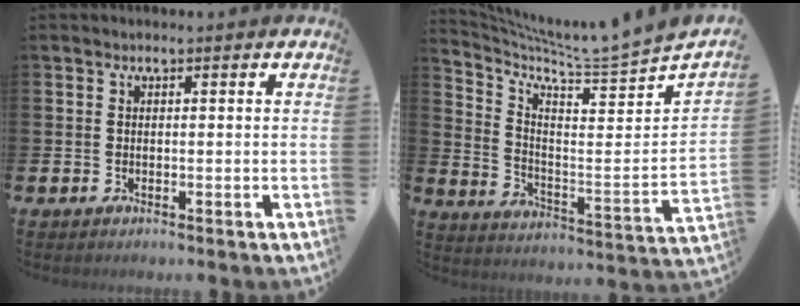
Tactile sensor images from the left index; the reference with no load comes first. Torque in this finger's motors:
{"motor_torque": [1.00, -1.14, 0.01, 0.05]}